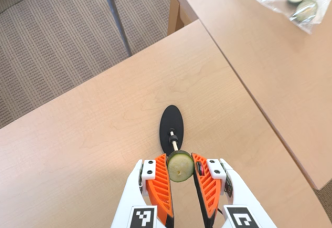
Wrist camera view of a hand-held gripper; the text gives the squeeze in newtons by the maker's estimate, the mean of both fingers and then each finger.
{"total": 11.1, "left": 11.4, "right": 10.8}